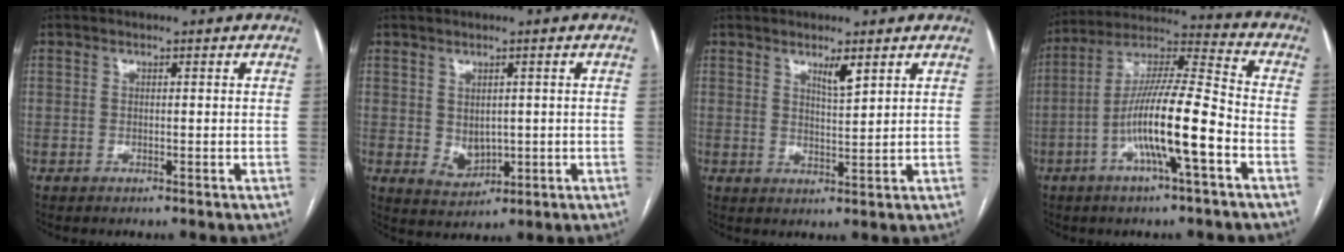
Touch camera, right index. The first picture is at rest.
{"total": 3.9, "force": [0.1, 2.9, 2.6], "torque": [-0.045, -0.004, 0.020]}
{"total": 3.1, "force": [2.0, 0.3, 2.3], "torque": [-0.042, -0.006, 0.037]}
{"total": 14.1, "force": [-4.8, 0.9, 13.2], "torque": [-0.250, 0.009, -0.087]}